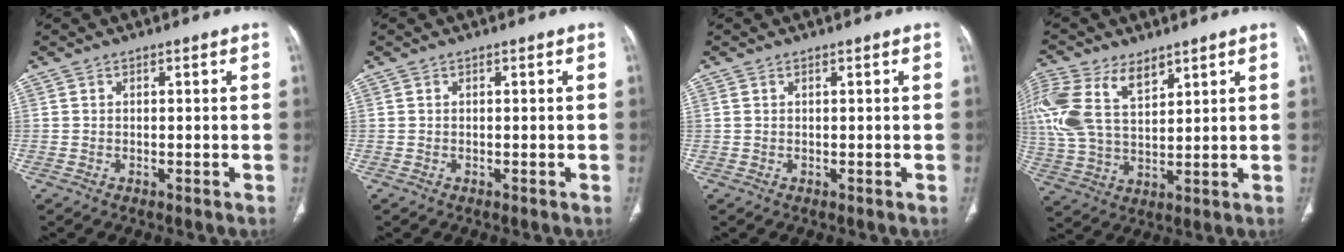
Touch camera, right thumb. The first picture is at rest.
{"total": 0.0}
{"total": 0.6, "force": [0.3, 0.3, 0.5], "torque": [-0.015, 0.012, 0.010]}
{"total": 16.6, "force": [8.2, 9.2, 11.0], "torque": [-0.255, -0.006, 0.167]}